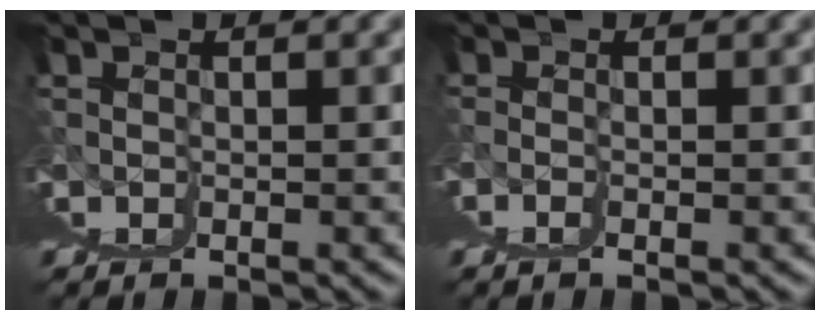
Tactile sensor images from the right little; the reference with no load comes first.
{"total": 0.6, "force": [0.3, 0.2, 0.5], "torque": [-0.006, 0.011, 0.003]}